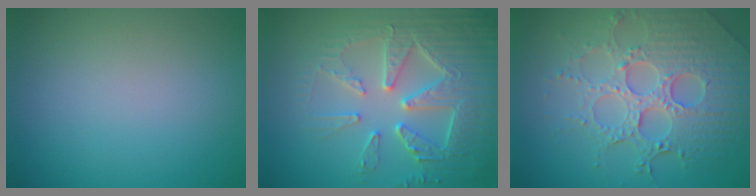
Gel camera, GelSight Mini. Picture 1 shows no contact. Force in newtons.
{"total": 7.1, "press": 5.9, "slide": 3.9}
{"total": 7.8, "press": 5.8, "slide": 5.2}